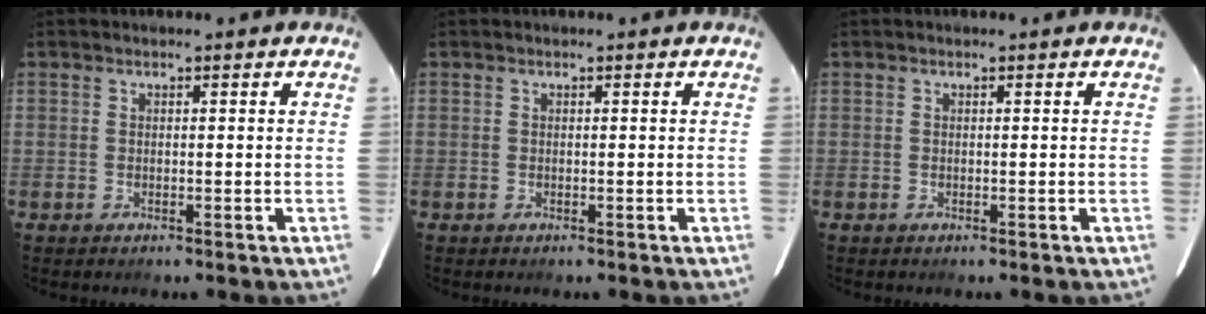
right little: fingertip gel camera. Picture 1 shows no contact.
{"total": 0.0}
{"total": 0.0}